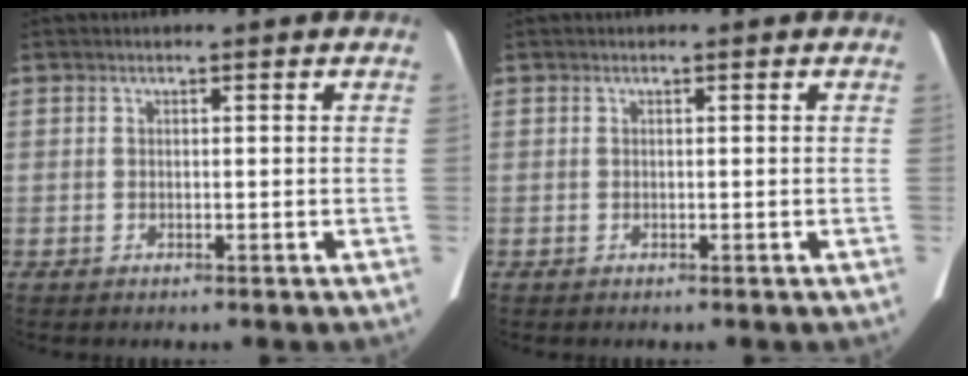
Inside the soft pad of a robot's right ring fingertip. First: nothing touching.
{"total": 0.0}